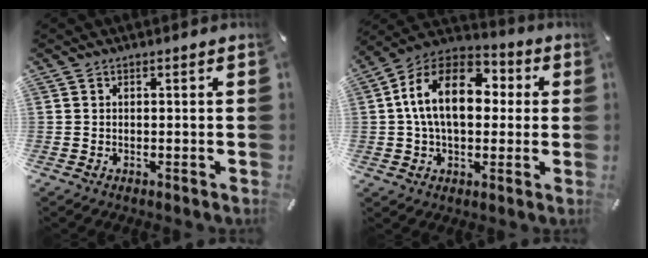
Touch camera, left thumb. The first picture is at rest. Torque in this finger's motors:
{"motor_torque": [1.50, 1.93, 2.00, -0.77, 0.53]}